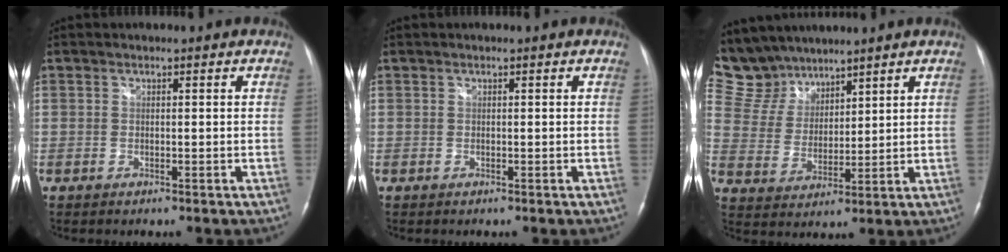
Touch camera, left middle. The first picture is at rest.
{"total": 0.0}
{"total": 10.1, "force": [9.1, 4.3, 0.7], "torque": [-0.029, 0.017, 0.195]}